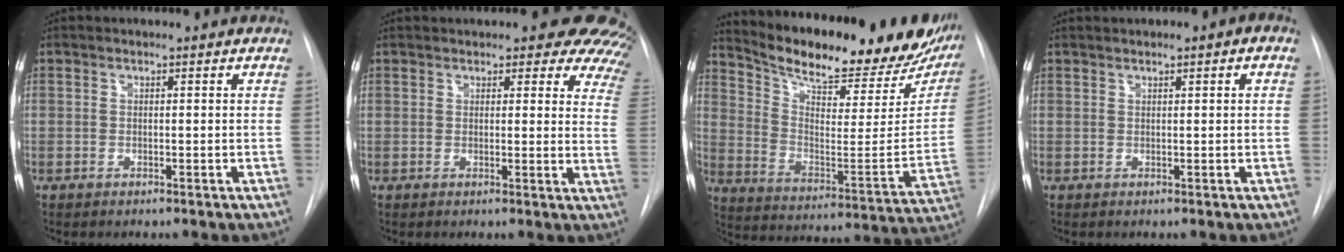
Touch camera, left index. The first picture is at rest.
{"total": 12.5, "force": [10.4, 4.3, 5.3], "torque": [-0.021, -0.029, 0.088]}
{"total": 27.8, "force": [23.4, 6.9, 13.2], "torque": [-0.207, -0.062, 0.312]}
{"total": 2.2, "force": [0.5, 0.5, 2.1], "torque": [-0.037, 0.011, 0.006]}